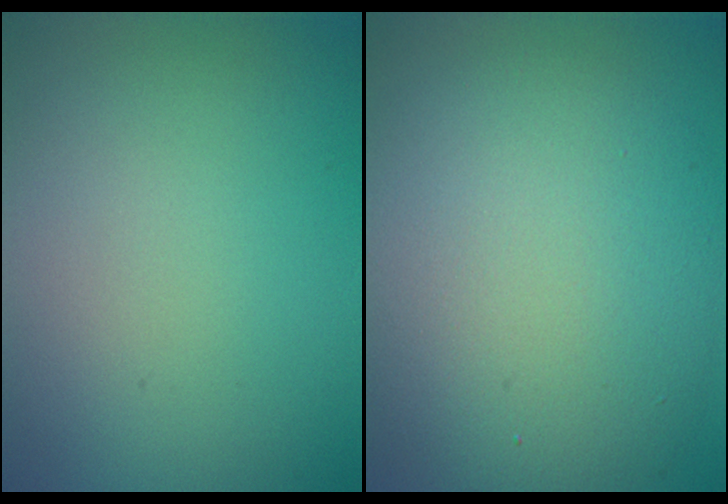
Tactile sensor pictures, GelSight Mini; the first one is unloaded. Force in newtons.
{"total": 10.1, "press": 10.1, "slide": 0.6}